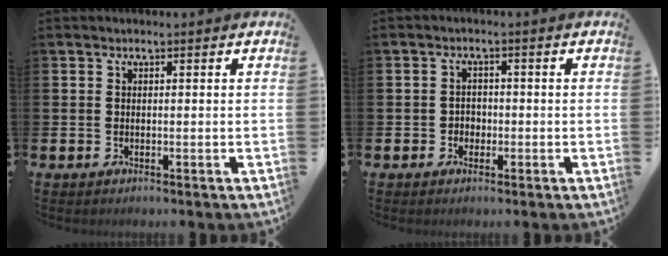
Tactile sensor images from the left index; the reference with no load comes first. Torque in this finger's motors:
{"motor_torque": [-0.22, 0.10, -0.05, 0.00]}